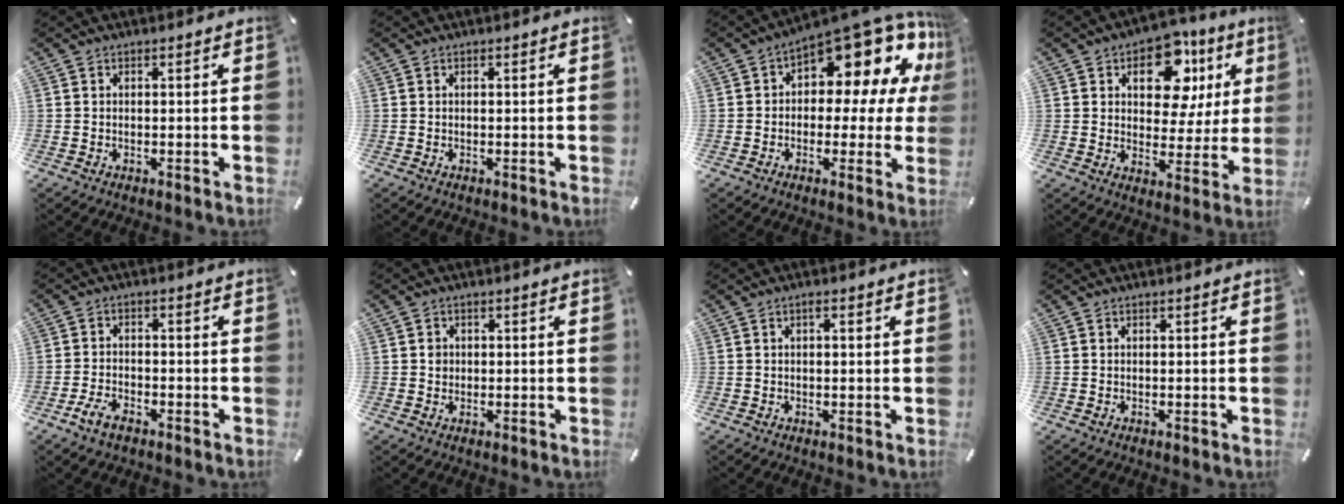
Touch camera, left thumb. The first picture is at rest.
{"total": 0.0}
{"total": 15.3, "force": [9.5, 7.3, 9.5], "torque": [-0.125, -0.090, 0.157]}
{"total": 14.4, "force": [6.5, 9.2, 8.9], "torque": [-0.128, -0.024, 0.114]}
{"total": 4.5, "force": [-2.8, 2.4, 2.5], "torque": [-0.059, 0.009, -0.056]}
{"total": 1.8, "force": [0.0, 1.7, 0.5], "torque": [-0.002, 0.004, -0.005]}
{"total": 1.4, "force": [0.4, 0.6, 1.2], "torque": [-0.024, 0.005, 0.005]}
{"total": 0.0}